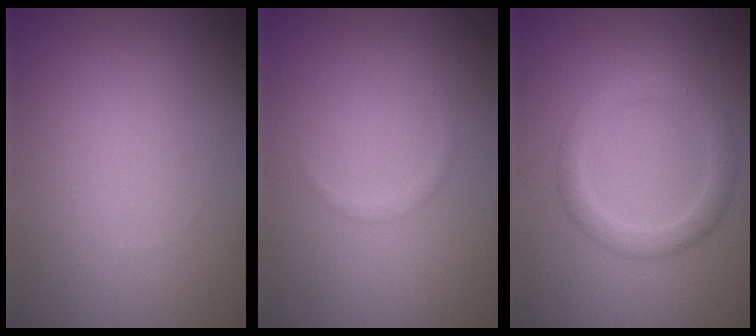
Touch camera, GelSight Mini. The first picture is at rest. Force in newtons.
{"total": 0.5, "press": 0.5, "slide": 0.1}
{"total": 2.7, "press": 2.6, "slide": 0.1}